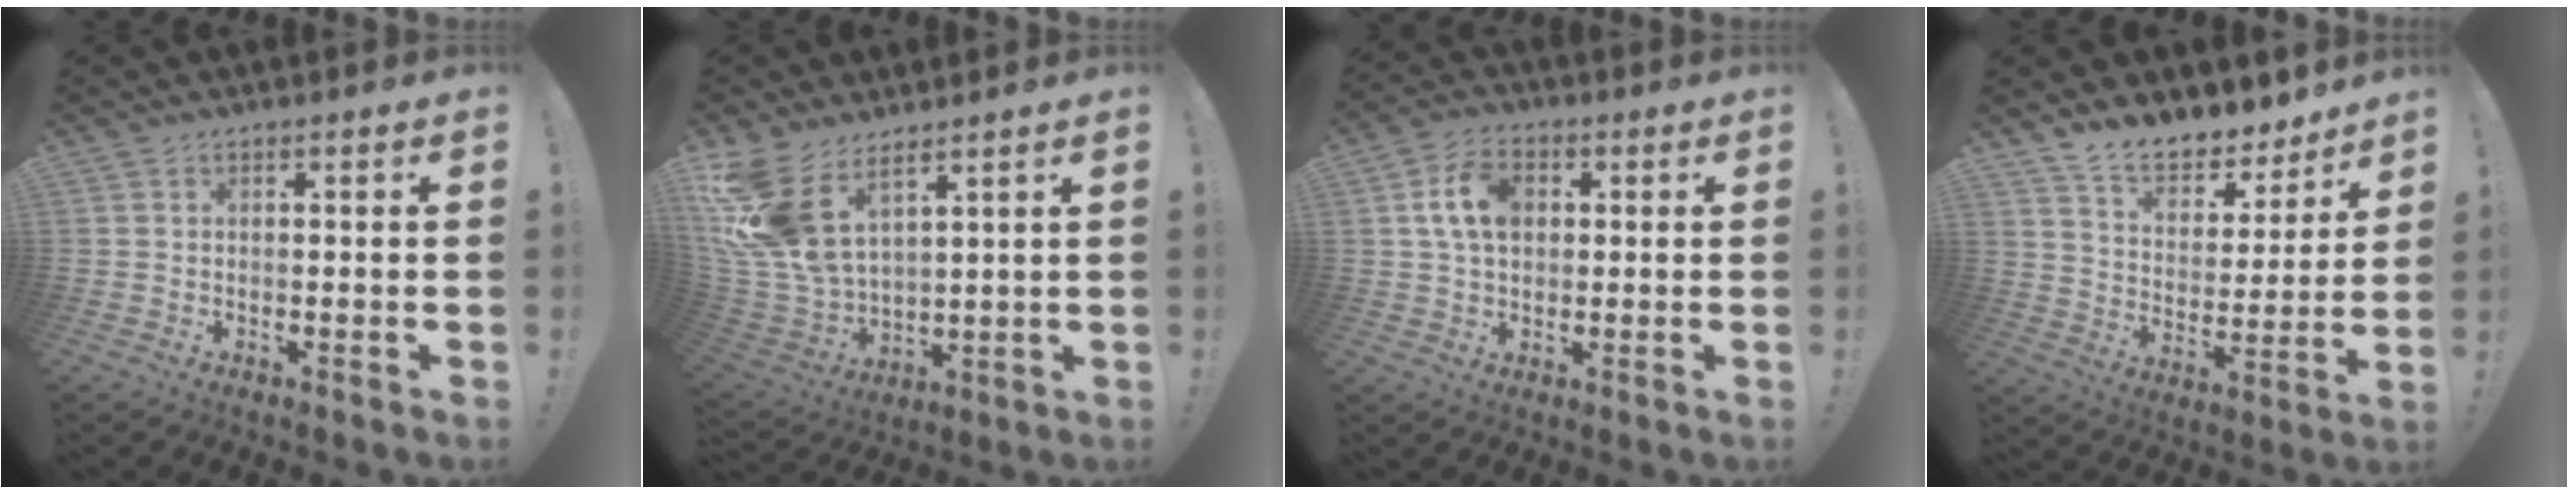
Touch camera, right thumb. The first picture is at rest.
{"total": 15.0, "force": [8.6, 7.8, 9.5], "torque": [-0.214, -0.053, 0.162]}
{"total": 10.0, "force": [1.9, 6.9, 7.0], "torque": [-0.137, 0.015, 0.038]}
{"total": 11.2, "force": [10.0, 4.1, 3.1], "torque": [-0.058, -0.080, 0.183]}